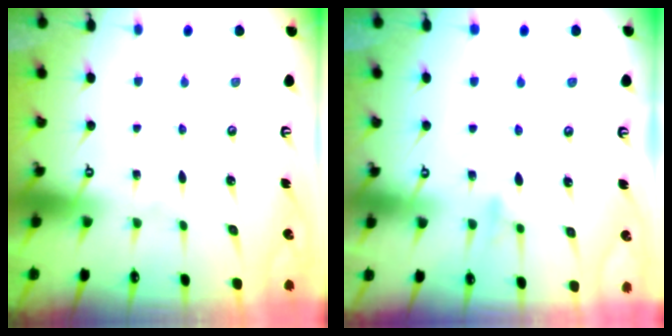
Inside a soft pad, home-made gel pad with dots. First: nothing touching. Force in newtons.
{"total": 8.5, "press": 8.5, "slide": 0.8}